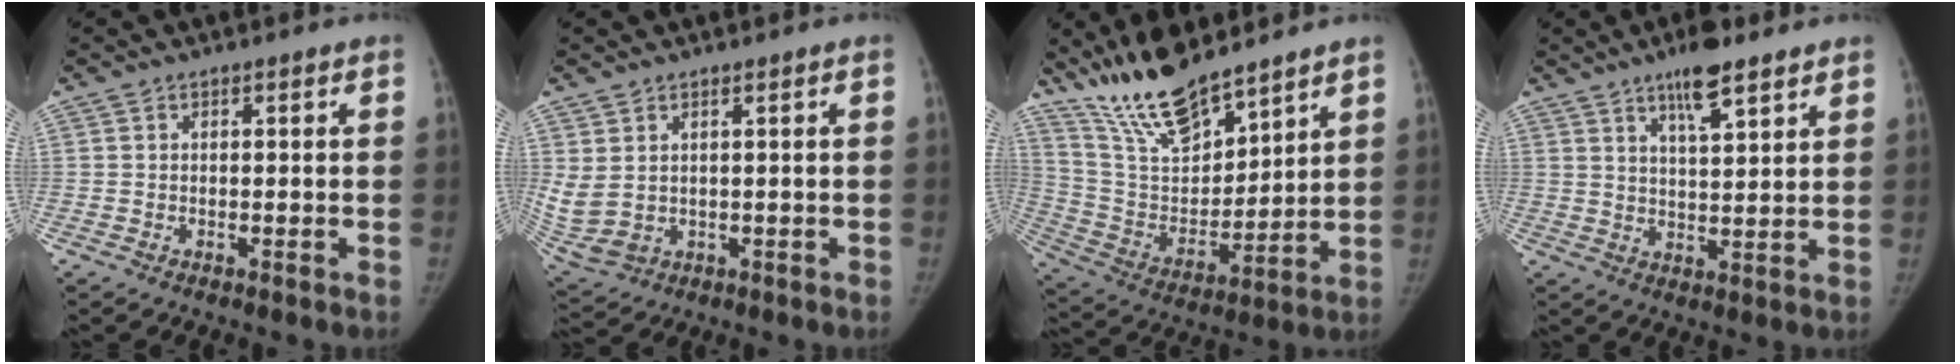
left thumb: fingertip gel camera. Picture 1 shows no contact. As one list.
[{"total": 8.1, "force": [1.4, 5.4, 5.9], "torque": [-0.138, -0.009, 0.048]}, {"total": 16.4, "force": [13.7, 4.7, 7.7], "torque": [-0.108, -0.073, 0.267]}, {"total": 8.3, "force": [5.5, 2.3, 5.8], "torque": [-0.078, -0.031, 0.091]}]